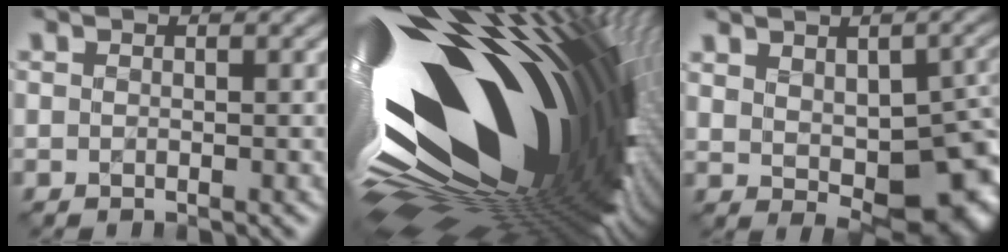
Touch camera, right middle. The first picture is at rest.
{"total": 21.1, "force": [1.2, 10.6, 18.2], "torque": [-0.303, -0.050, 0.010]}
{"total": 9.9, "force": [-0.2, 5.7, 8.1], "torque": [-0.114, -0.021, 0.023]}